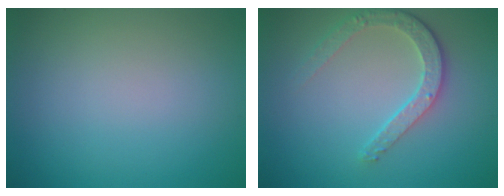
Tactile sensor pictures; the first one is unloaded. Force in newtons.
{"total": 3.6, "press": 2.9, "slide": 2.1}